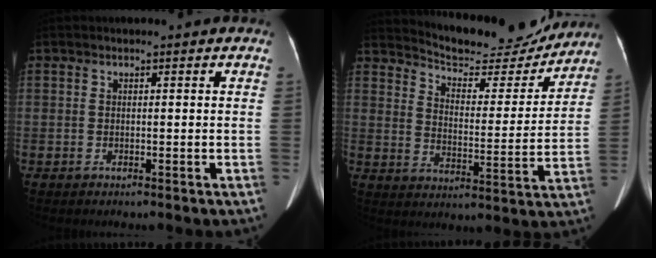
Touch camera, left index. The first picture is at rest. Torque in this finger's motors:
{"motor_torque": [-0.36, -0.99, 0.05, 0.00]}